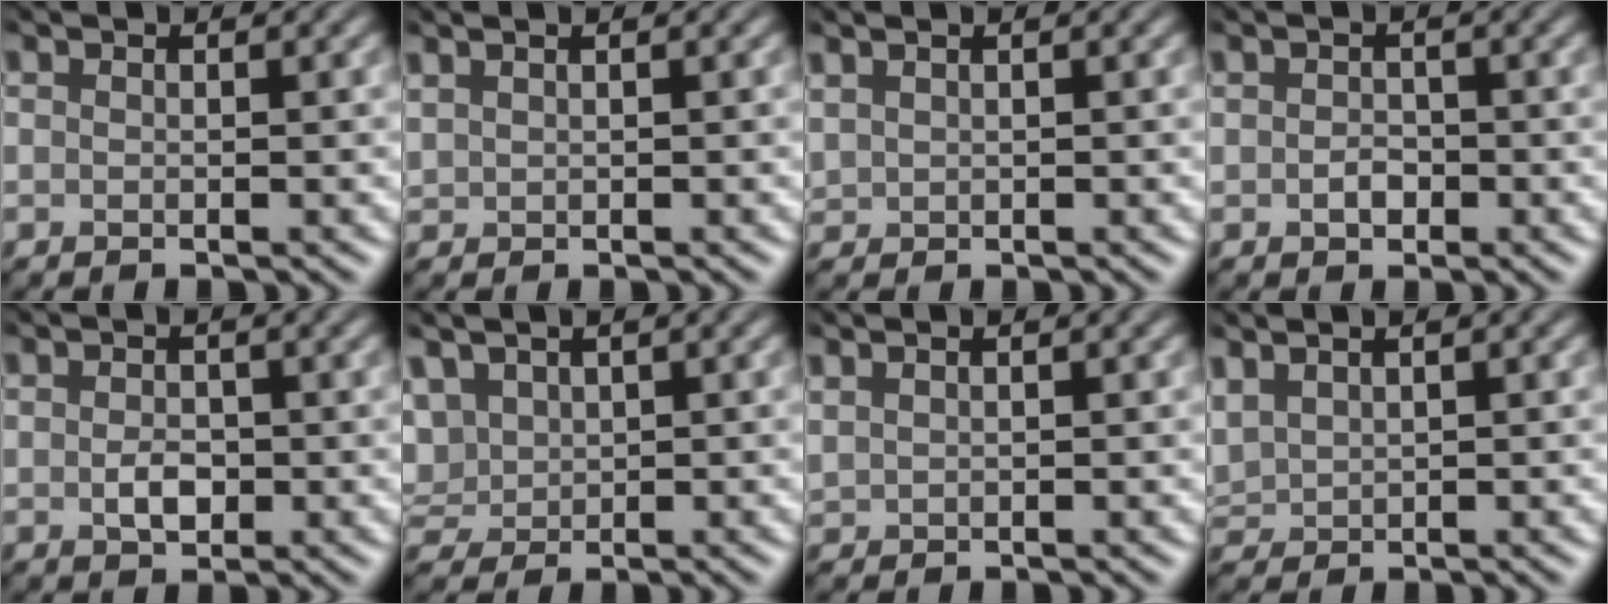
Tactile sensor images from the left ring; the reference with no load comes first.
{"total": 0.9, "force": [0.8, 0.3, 0.3], "torque": [-0.002, 0.001, 0.015]}
{"total": 0.9, "force": [0.8, 0.5, 0.2], "torque": [-0.004, 0.004, 0.021]}
{"total": 1.2, "force": [-0.6, 1.0, 0.3], "torque": [-0.006, -0.001, -0.009]}
{"total": 1.9, "force": [-0.5, 1.4, 1.2], "torque": [-0.023, 0.000, -0.004]}
{"total": 3.4, "force": [1.6, 2.5, 1.8], "torque": [-0.059, 0.008, 0.031]}
{"total": 1.3, "force": [1.0, 0.5, 0.6], "torque": [-0.005, 0.004, 0.011]}
{"total": 1.9, "force": [1.4, 0.9, 1.0], "torque": [-0.029, 0.008, 0.031]}